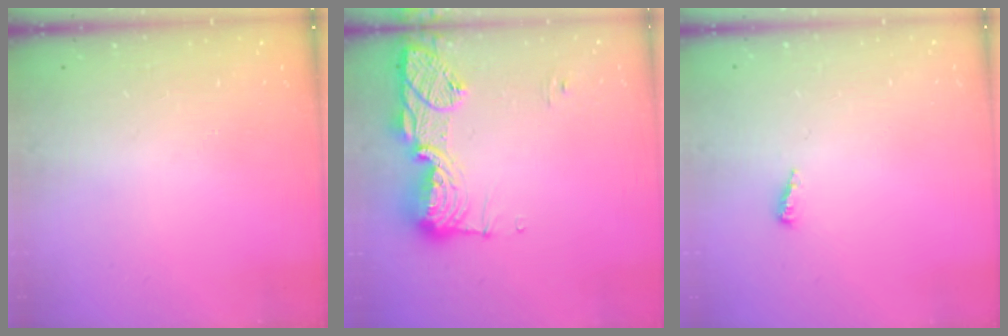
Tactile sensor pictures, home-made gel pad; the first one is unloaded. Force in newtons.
{"total": 14.7, "press": 14.7, "slide": 1.4}
{"total": 2.5, "press": 2.5, "slide": 0.2}